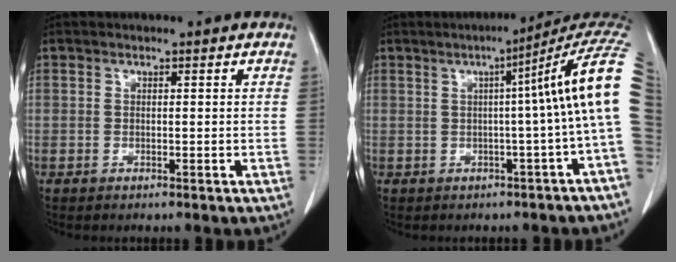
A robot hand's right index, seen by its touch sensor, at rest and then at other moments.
{"total": 10.5, "force": [1.4, -1.7, 10.2], "torque": [-0.111, 0.034, 0.010]}